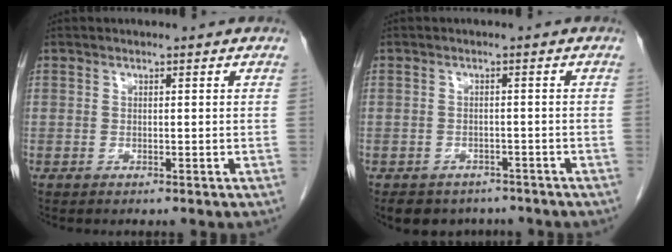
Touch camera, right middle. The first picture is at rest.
{"total": 6.2, "force": [-5.1, 3.4, 1.1], "torque": [-0.008, 0.007, -0.065]}